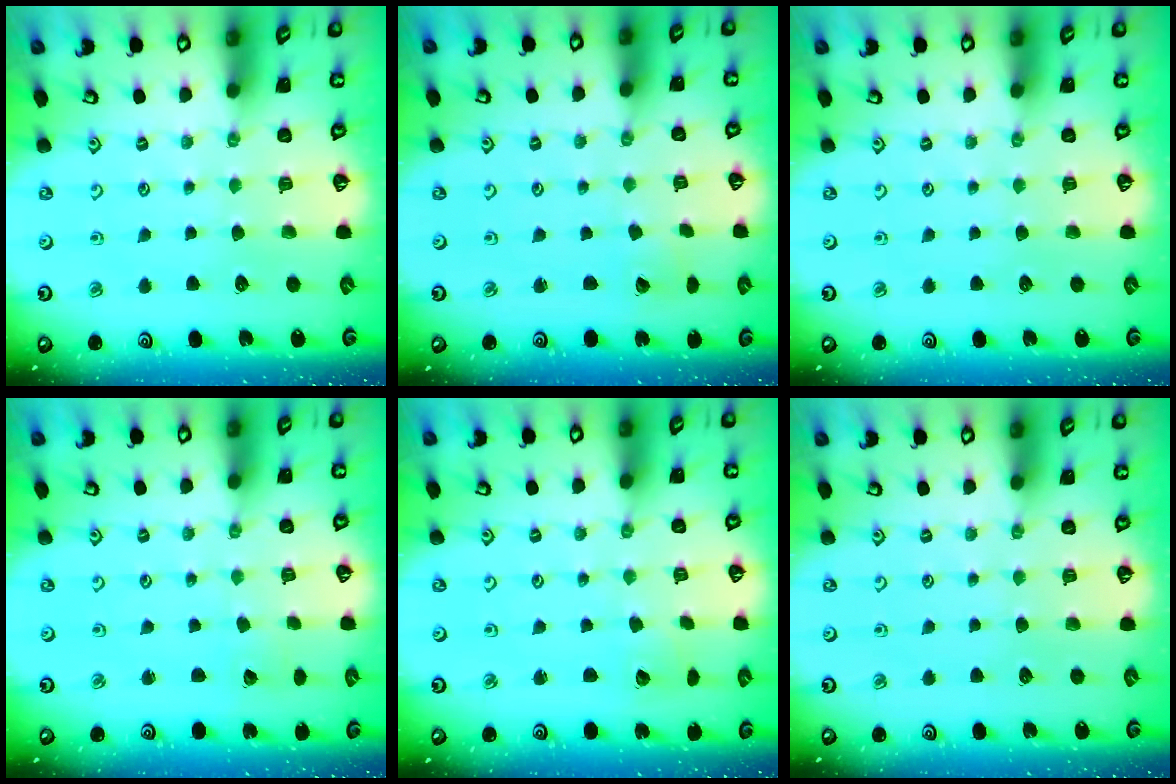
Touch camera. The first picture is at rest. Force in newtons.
{"total": 2.6, "press": 2.6, "slide": 0.2}
{"total": 0.0}
{"total": 1.2, "press": 1.2, "slide": 0.1}
{"total": 2.7, "press": 2.7, "slide": 0.2}
{"total": 0.0}